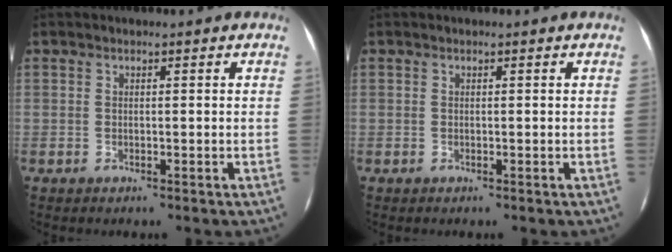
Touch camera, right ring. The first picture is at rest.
{"total": 0.0}